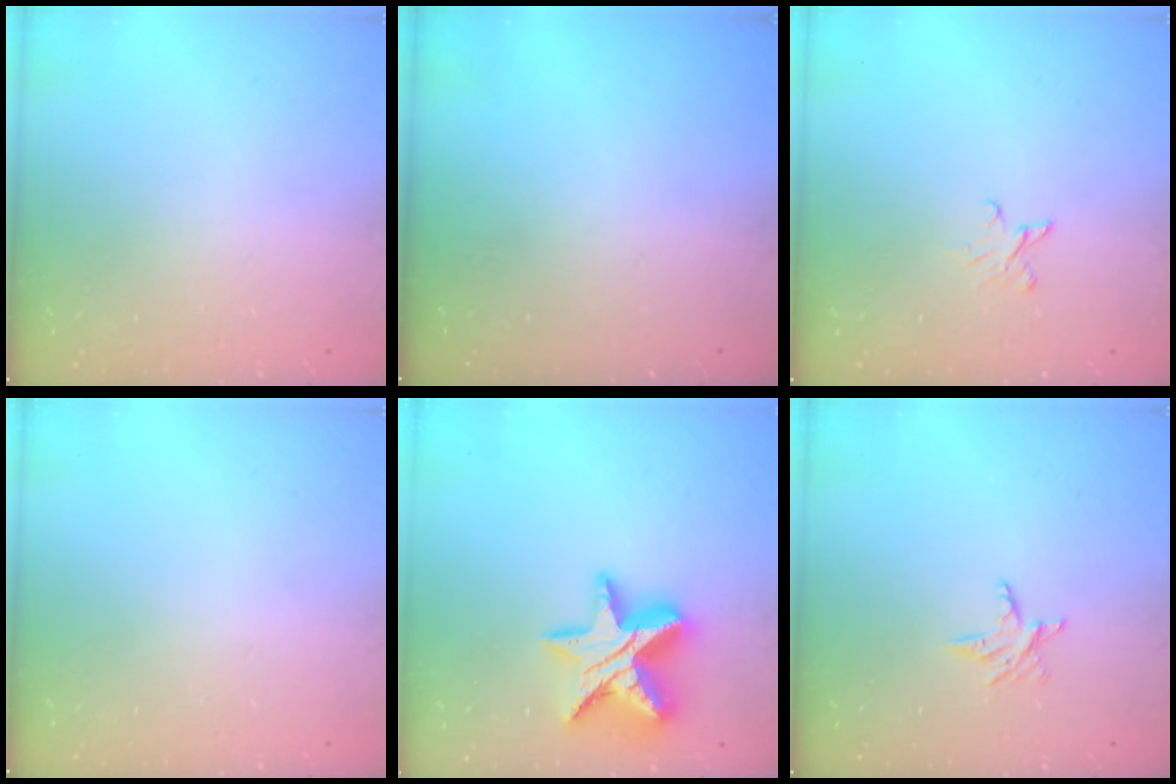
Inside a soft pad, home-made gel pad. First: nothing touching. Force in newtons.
{"total": 0.0}
{"total": 2.8, "press": 2.8, "slide": 0.3}
{"total": 0.0}
{"total": 17.2, "press": 17.2, "slide": 1.2}
{"total": 3.9, "press": 3.9, "slide": 0.5}